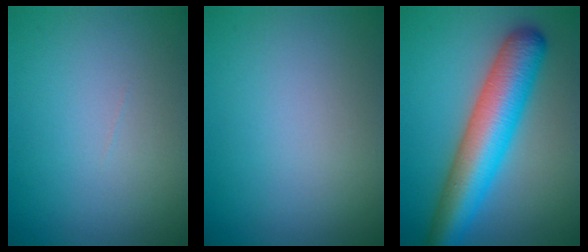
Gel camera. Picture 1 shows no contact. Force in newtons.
{"total": 0.0}
{"total": 9.0, "press": 9.0, "slide": 0.2}